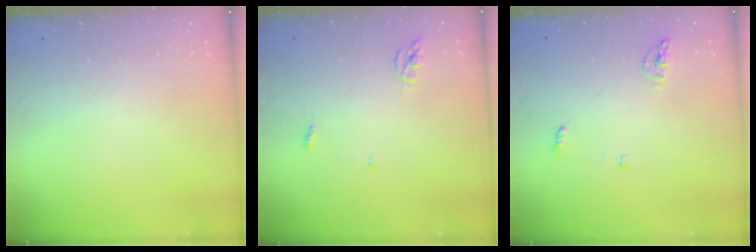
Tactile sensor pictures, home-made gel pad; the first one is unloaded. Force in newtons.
{"total": 3.8, "press": 3.8, "slide": 0.3}
{"total": 5.6, "press": 5.6, "slide": 0.2}